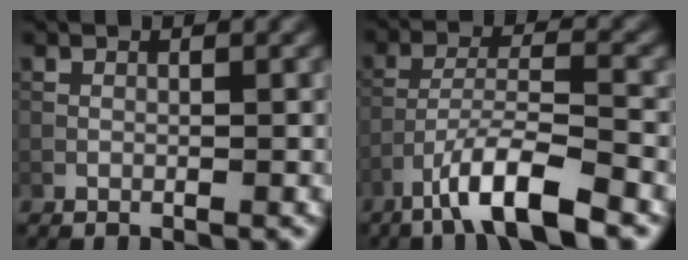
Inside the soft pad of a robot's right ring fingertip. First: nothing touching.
{"total": 7.3, "force": [-4.8, 1.4, 5.3], "torque": [-0.093, 0.002, -0.088]}